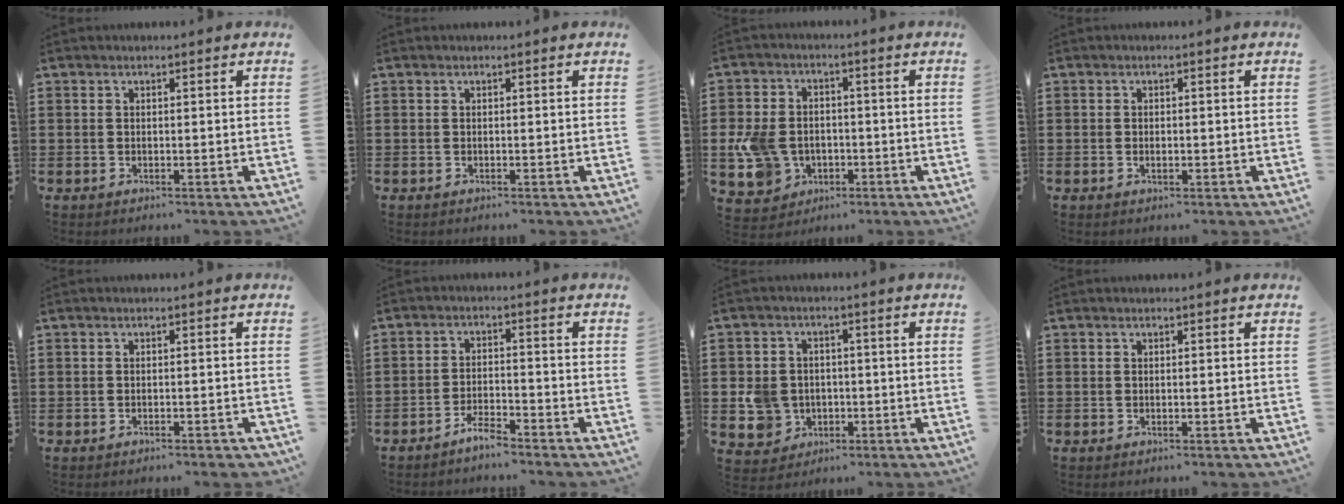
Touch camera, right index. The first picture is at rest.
{"total": 0.0}
{"total": 7.5, "force": [-1.6, 6.3, 3.9], "torque": [-0.121, 0.007, -0.032]}
{"total": 0.9, "force": [-0.2, 0.5, 0.7], "torque": [-0.015, 0.000, -0.004]}
{"total": 0.6, "force": [-0.5, -0.1, 0.3], "torque": [-0.009, -0.005, -0.009]}
{"total": 3.2, "force": [-3.0, 0.2, 1.0], "torque": [-0.029, 0.001, -0.061]}
{"total": 5.9, "force": [-1.1, 5.4, 2.0], "torque": [-0.072, 0.008, -0.023]}
{"total": 0.0}